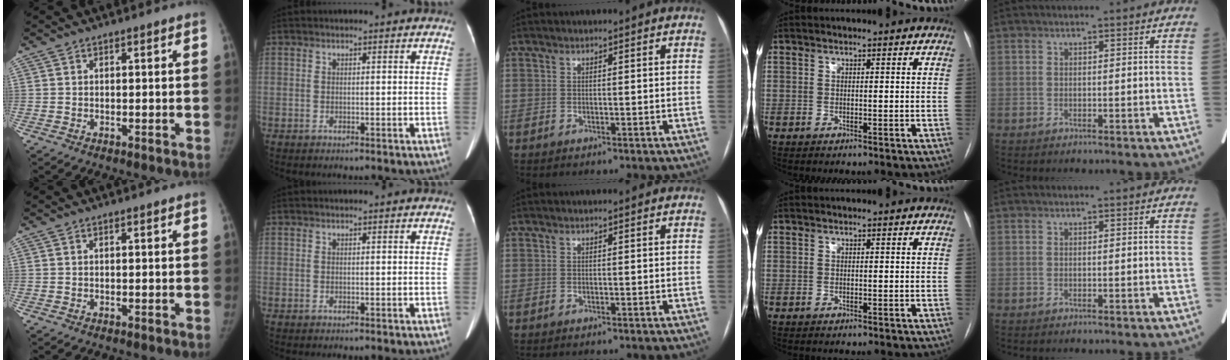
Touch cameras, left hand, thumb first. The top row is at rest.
{}